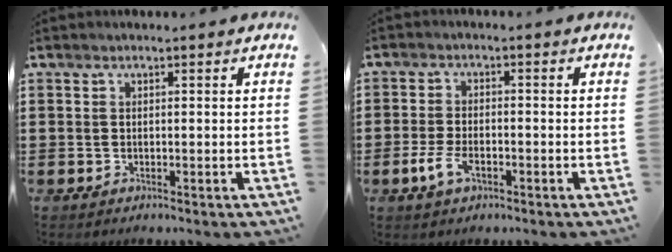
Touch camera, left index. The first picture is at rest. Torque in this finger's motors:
{"motor_torque": [0.50, 0.41, 0.16, 0.06]}